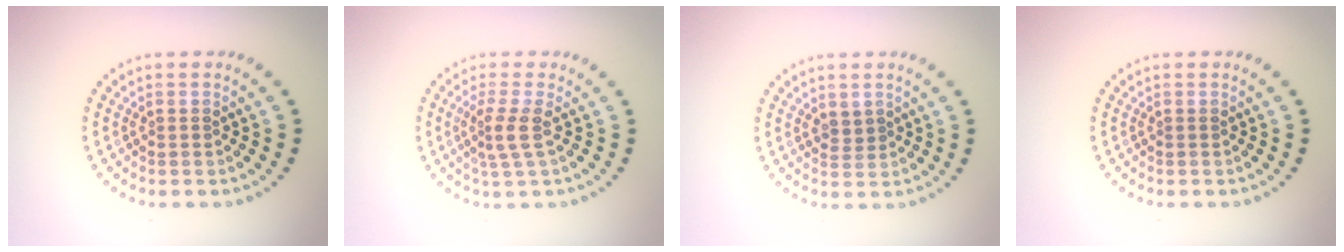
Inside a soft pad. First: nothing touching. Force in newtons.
{"total": 2.3, "press": 1.7, "slide": 1.6}
{"total": 0.8, "press": 0.6, "slide": 0.6}
{"total": 0.0}